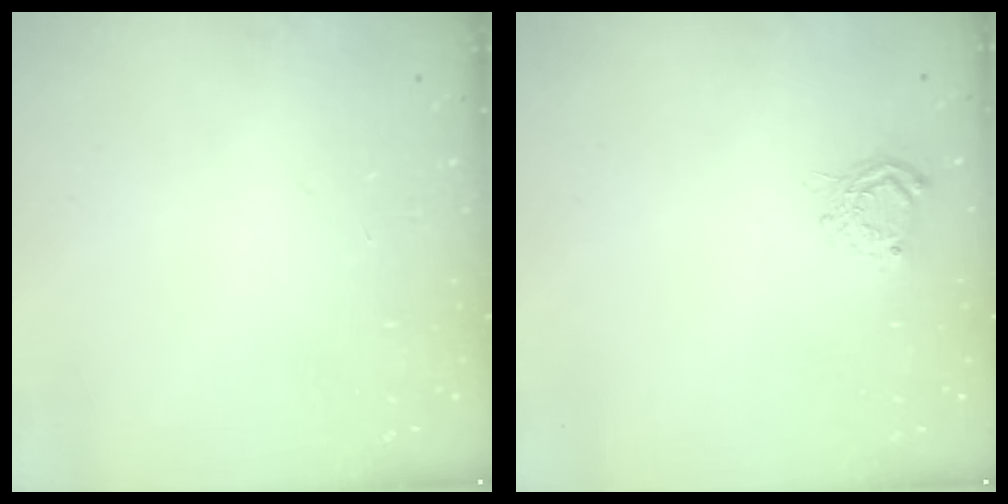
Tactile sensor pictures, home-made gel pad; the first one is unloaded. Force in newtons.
{"total": 6.6, "press": 6.6, "slide": 0.5}